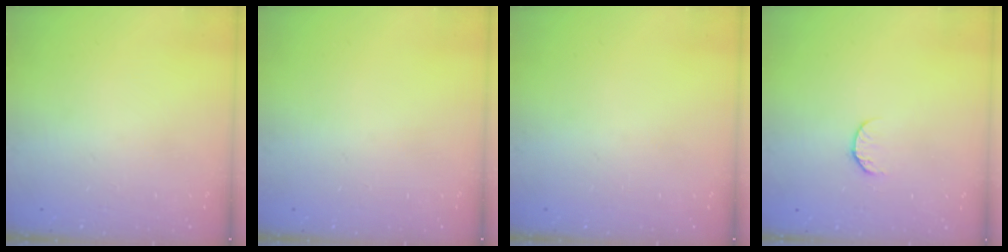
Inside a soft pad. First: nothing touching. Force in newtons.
{"total": 0.0}
{"total": 0.0}
{"total": 6.3, "press": 6.2, "slide": 0.6}